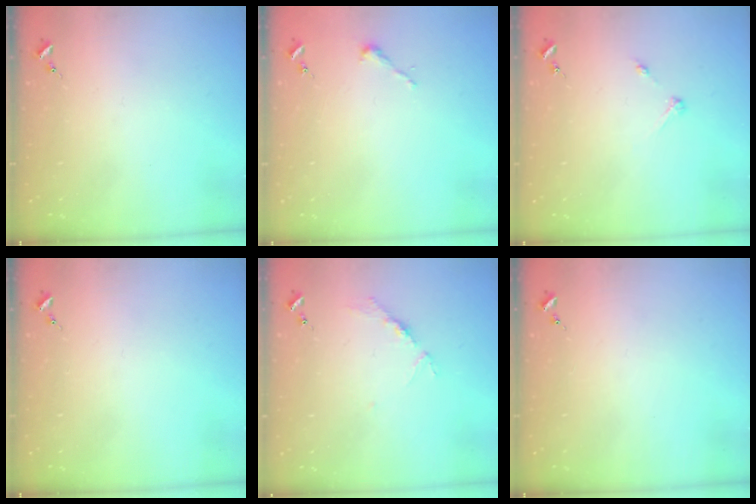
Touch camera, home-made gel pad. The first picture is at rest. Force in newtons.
{"total": 2.5, "press": 2.5, "slide": 0.2}
{"total": 2.7, "press": 2.7, "slide": 0.3}
{"total": 0.0}
{"total": 3.9, "press": 3.8, "slide": 0.5}
{"total": 0.0}